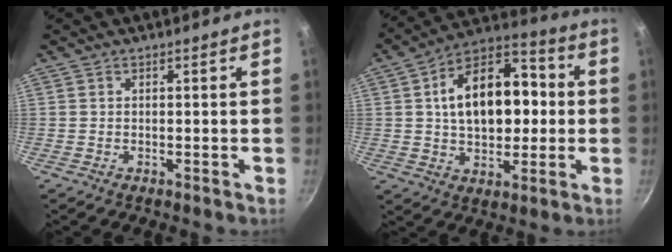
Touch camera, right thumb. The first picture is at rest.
{"total": 18.4, "force": [1.8, 11.2, 14.5], "torque": [-0.200, 0.028, 0.025]}